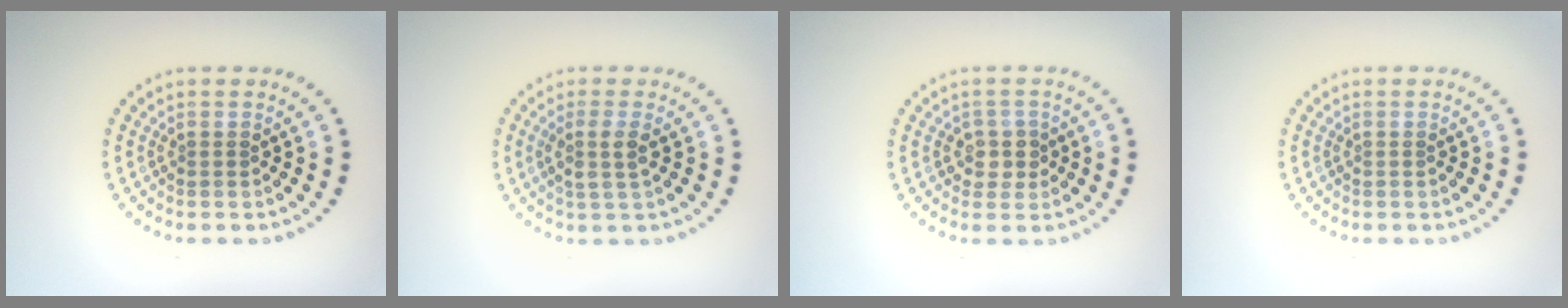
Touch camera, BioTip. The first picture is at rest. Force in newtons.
{"total": 2.1, "press": 1.8, "slide": 0.9}
{"total": 2.0, "press": 1.8, "slide": 1.0}
{"total": 0.0}